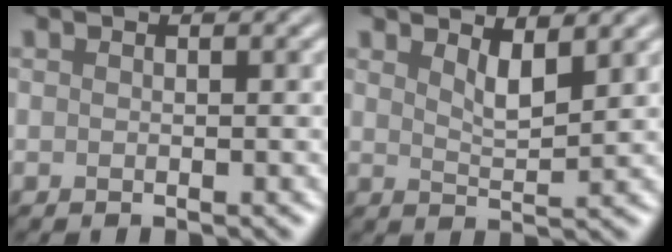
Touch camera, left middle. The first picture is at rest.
{"total": 2.3, "force": [1.5, 0.6, 1.7], "torque": [-0.029, -0.006, 0.033]}